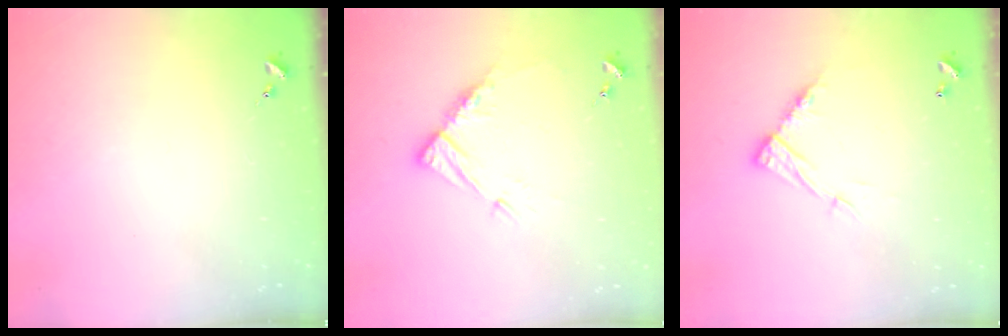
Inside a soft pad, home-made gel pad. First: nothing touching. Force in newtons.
{"total": 10.2, "press": 10.1, "slide": 0.9}
{"total": 10.6, "press": 10.6, "slide": 0.4}